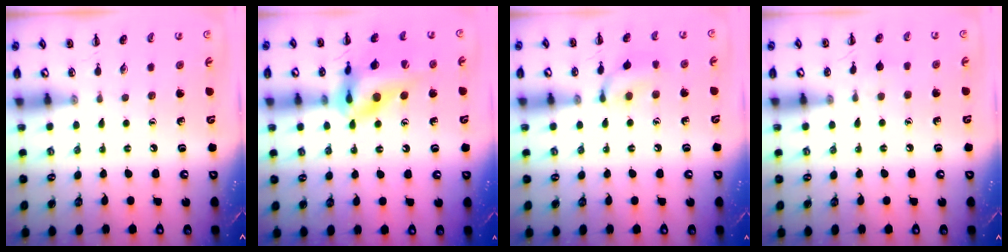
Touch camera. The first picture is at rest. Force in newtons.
{"total": 15.7, "press": 15.2, "slide": 4.2}
{"total": 10.0, "press": 10.0, "slide": 0.5}
{"total": 4.9, "press": 4.5, "slide": 1.8}